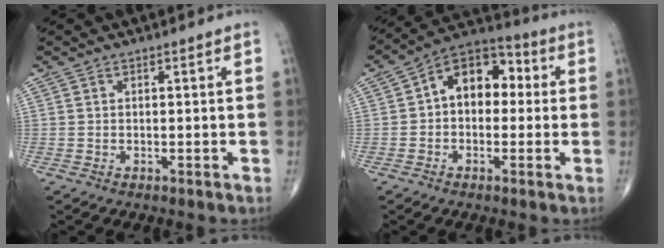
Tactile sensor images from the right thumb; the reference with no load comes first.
{"total": 11.2, "force": [1.1, 7.6, 8.1], "torque": [-0.089, 0.034, 0.000]}